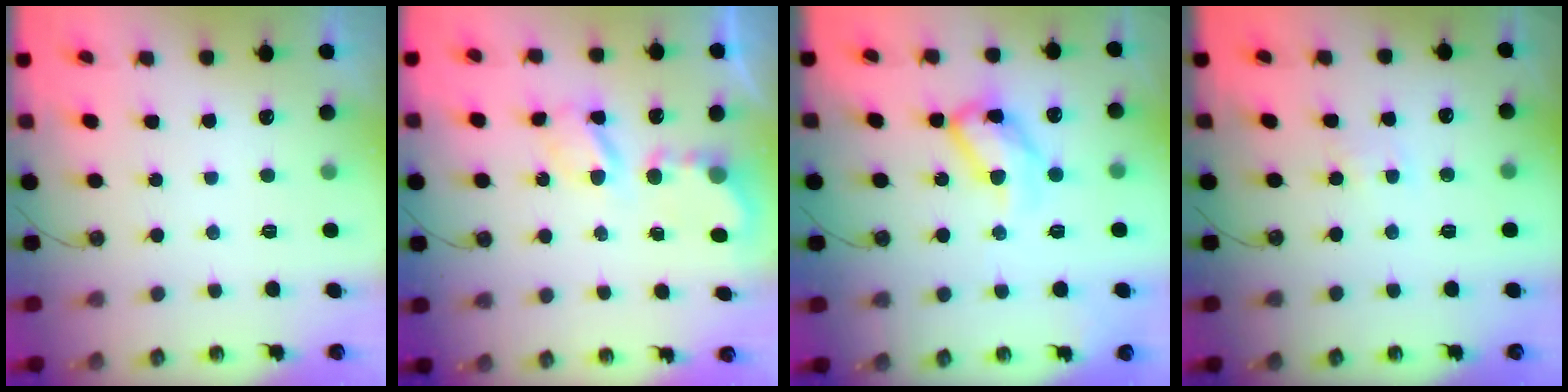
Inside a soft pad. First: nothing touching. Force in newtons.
{"total": 5.8, "press": 5.8, "slide": 0.3}
{"total": 13.8, "press": 13.8, "slide": 0.7}
{"total": 2.8, "press": 2.8, "slide": 0.3}